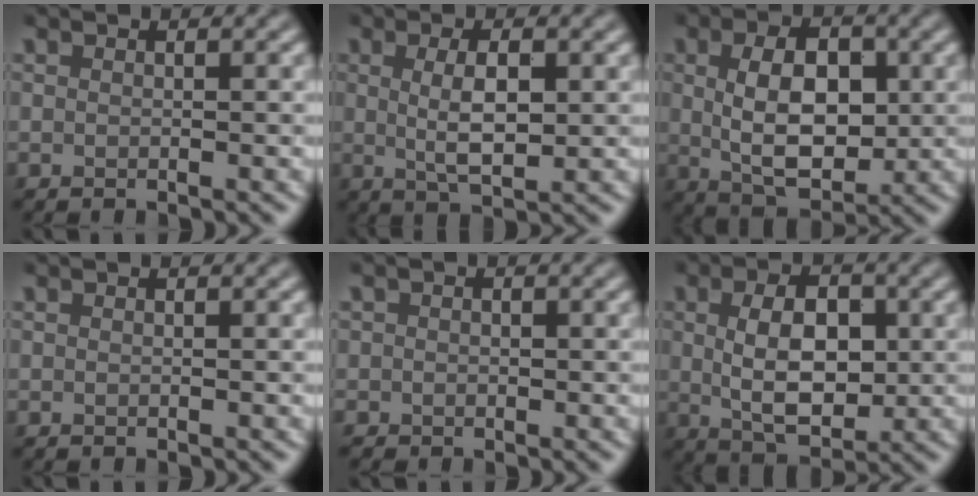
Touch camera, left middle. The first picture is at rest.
{"total": 3.7, "force": [0.5, 1.2, 3.5], "torque": [-0.067, -0.002, 0.012]}
{"total": 7.2, "force": [0.6, 4.3, 5.8], "torque": [-0.103, 0.000, 0.010]}
{"total": 0.0}
{"total": 1.0, "force": [-0.1, 1.0, 0.0], "torque": [0.014, -0.005, -0.003]}
{"total": 6.4, "force": [0.5, 3.7, 5.2], "torque": [-0.093, 0.000, 0.011]}